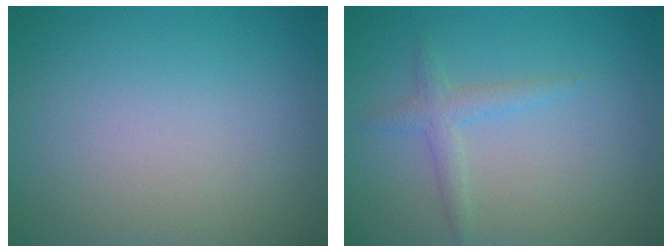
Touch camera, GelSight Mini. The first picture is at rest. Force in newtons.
{"total": 1.7, "press": 1.7, "slide": 0.0}